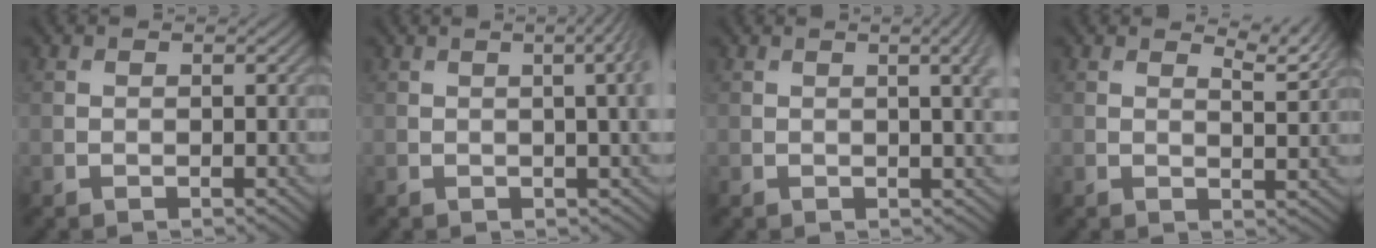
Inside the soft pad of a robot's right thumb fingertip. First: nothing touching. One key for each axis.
{"total": 4.6, "fx": 0.7, "fy": 1.2, "fz": 4.4, "tx": -0.047, "ty": 0.016, "tz": 0.006}
{"total": 4.1, "fx": 1.0, "fy": 1.0, "fz": 3.9, "tx": -0.047, "ty": 0.010, "tz": 0.013}
{"total": 3.0, "fx": 2.4, "fy": 0.6, "fz": 1.7, "tx": -0.027, "ty": -0.010, "tz": 0.040}